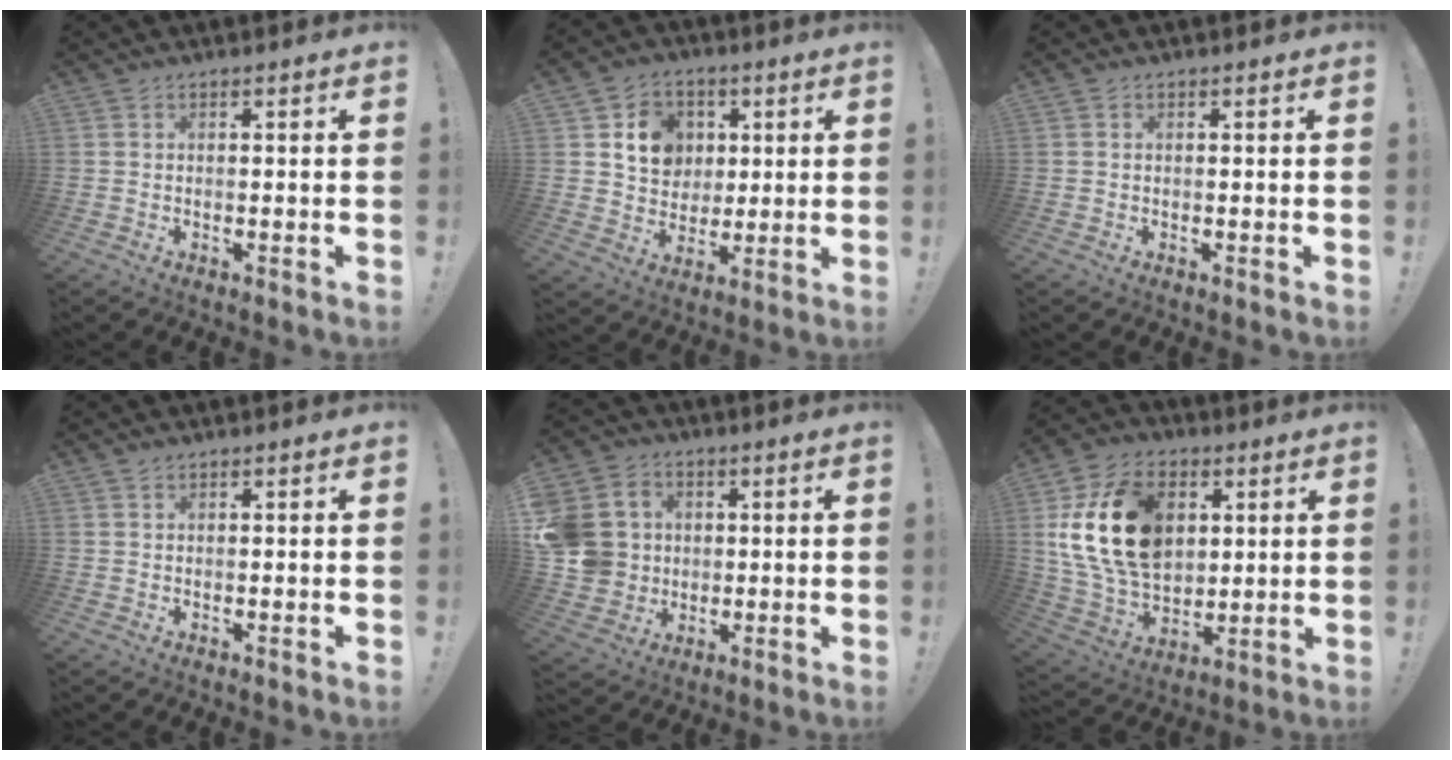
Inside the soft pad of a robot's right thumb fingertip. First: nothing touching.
{"total": 11.8, "force": [3.9, 10.2, 4.6], "torque": [-0.064, -0.011, 0.082]}
{"total": 0.0}
{"total": 0.6, "force": [0.5, 0.2, 0.2], "torque": [0.002, -0.003, 0.009]}
{"total": 12.6, "force": [0.6, 11.7, 4.6], "torque": [-0.081, 0.008, 0.022]}
{"total": 22.5, "force": [5.3, 15.8, 15.1], "torque": [-0.276, -0.012, 0.104]}